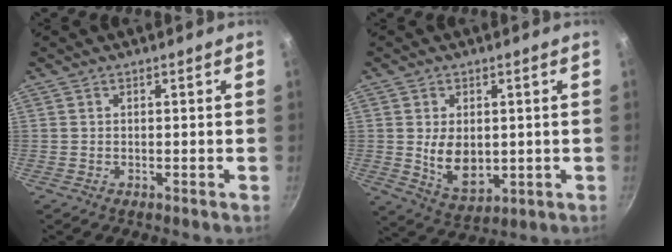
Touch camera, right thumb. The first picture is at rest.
{"total": 8.5, "force": [0.2, 5.6, 6.5], "torque": [-0.096, -0.020, 0.021]}